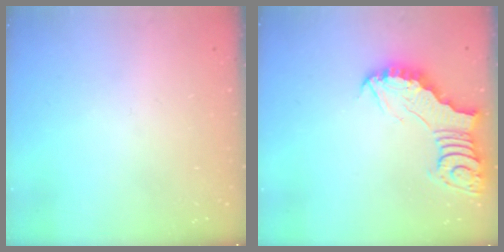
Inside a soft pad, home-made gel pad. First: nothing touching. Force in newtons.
{"total": 5.8, "press": 5.8, "slide": 0.5}